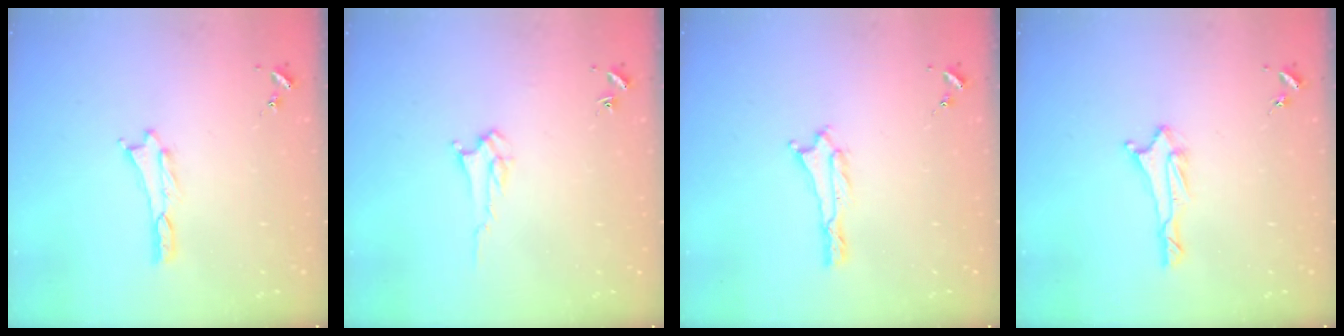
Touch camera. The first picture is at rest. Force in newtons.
{"total": 2.8, "press": 2.8, "slide": 0.4}
{"total": 0.0}
{"total": 1.7, "press": 1.6, "slide": 0.6}